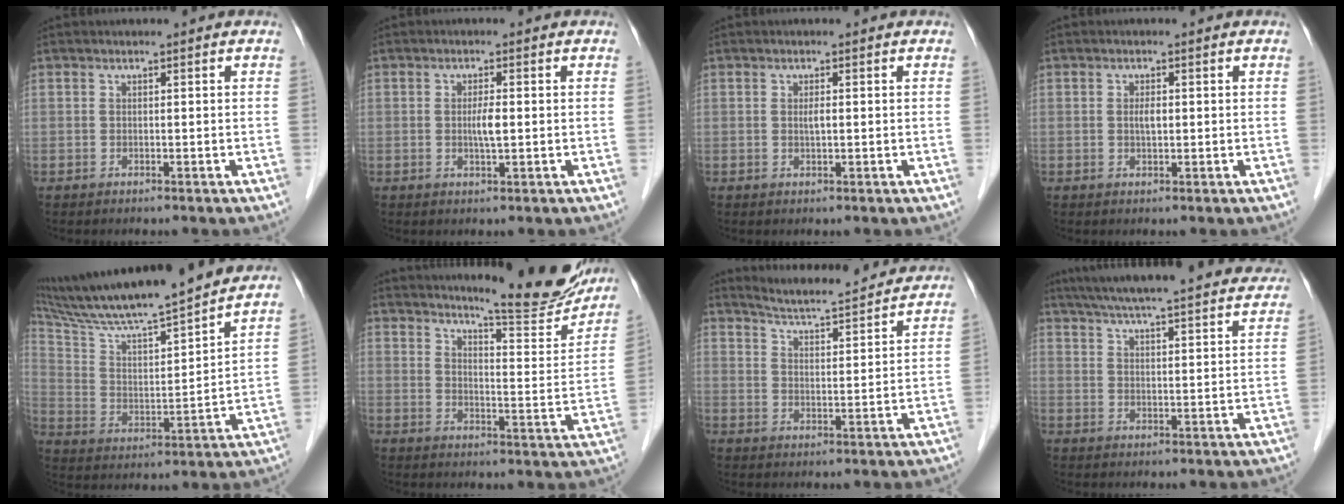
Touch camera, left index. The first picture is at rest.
{"total": 2.4, "force": [0.0, 0.2, 2.4], "torque": [-0.046, -0.002, 0.000]}
{"total": 1.0, "force": [0.1, 0.1, 1.0], "torque": [-0.020, -0.001, 0.001]}
{"total": 1.5, "force": [0.1, 0.5, 1.4], "torque": [-0.027, 0.001, 0.003]}
{"total": 21.6, "force": [18.7, 0.6, 10.8], "torque": [-0.185, 0.016, 0.303]}
{"total": 15.8, "force": [14.7, 0.8, 5.8], "torque": [-0.077, -0.057, 0.185]}
{"total": 11.9, "force": [11.4, 0.4, 3.3], "torque": [-0.061, 0.009, 0.162]}
{"total": 29.5, "force": [26.9, 2.8, 11.8], "torque": [-0.195, -0.021, 0.343]}